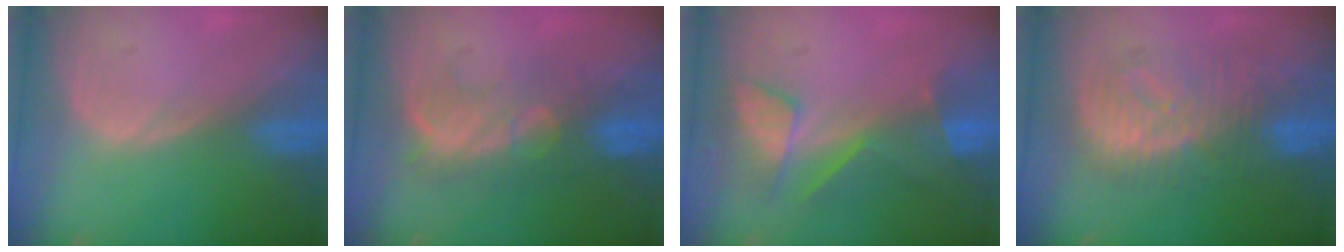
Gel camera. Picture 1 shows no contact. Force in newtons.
{"total": 7.8, "press": 7.7, "slide": 1.3}
{"total": 8.5, "press": 7.2, "slide": 4.5}
{"total": 8.9, "press": 8.9, "slide": 0.3}